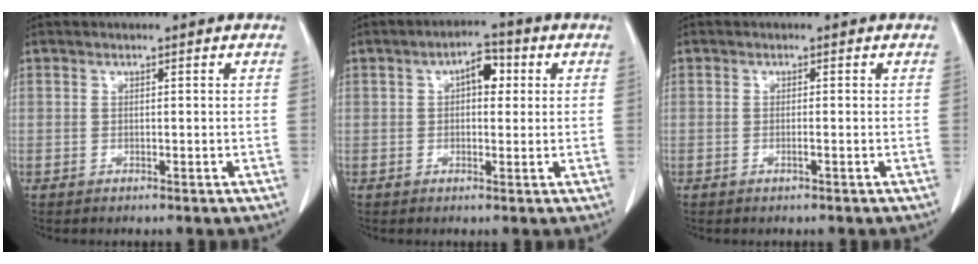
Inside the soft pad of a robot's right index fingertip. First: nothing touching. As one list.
[{"total": 4.5, "force": [1.1, 2.3, 3.8], "torque": [-0.056, 0.017, 0.014]}, {"total": 0.6, "force": [-0.2, -0.1, 0.5], "torque": [-0.009, 0.002, -0.002]}]